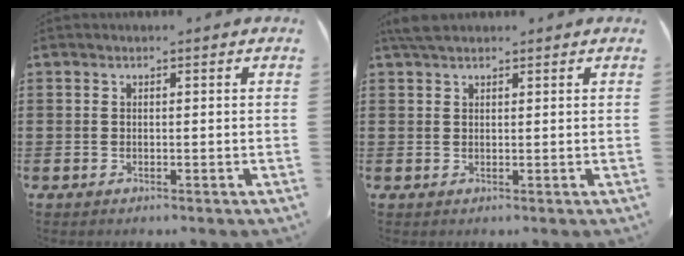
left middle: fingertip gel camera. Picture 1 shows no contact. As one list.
[{"total": 2.3, "force": [1.9, 0.8, 1.2], "torque": [-0.030, 0.004, 0.037]}]